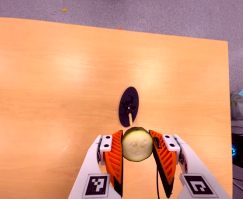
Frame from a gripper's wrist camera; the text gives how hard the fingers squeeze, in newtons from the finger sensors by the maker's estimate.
{"total": 10.5, "left": 9.2, "right": 11.8}